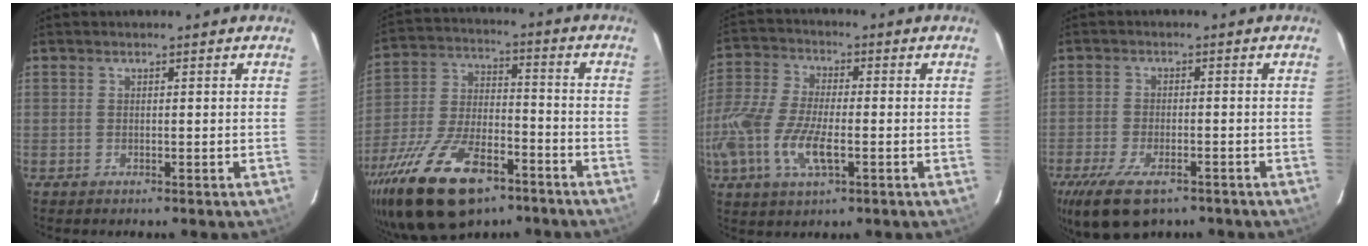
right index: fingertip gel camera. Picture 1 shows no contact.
{"total": 22.3, "force": [-13.9, 10.2, 14.1], "torque": [-0.292, -0.024, -0.234]}
{"total": 14.7, "force": [-4.4, 6.0, 12.6], "torque": [-0.282, -0.012, -0.090]}
{"total": 12.1, "force": [-8.1, 5.2, 7.4], "torque": [-0.173, -0.035, -0.137]}